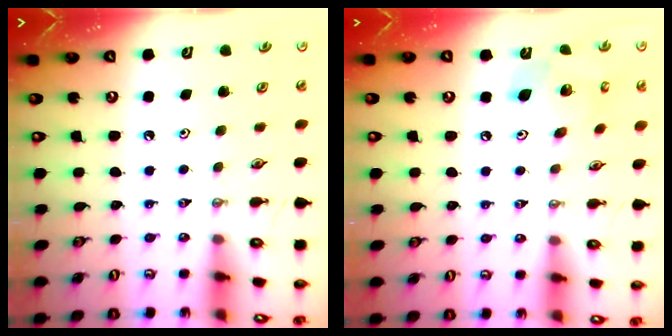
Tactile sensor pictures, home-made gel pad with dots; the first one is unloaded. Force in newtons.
{"total": 13.5, "press": 13.3, "slide": 2.5}